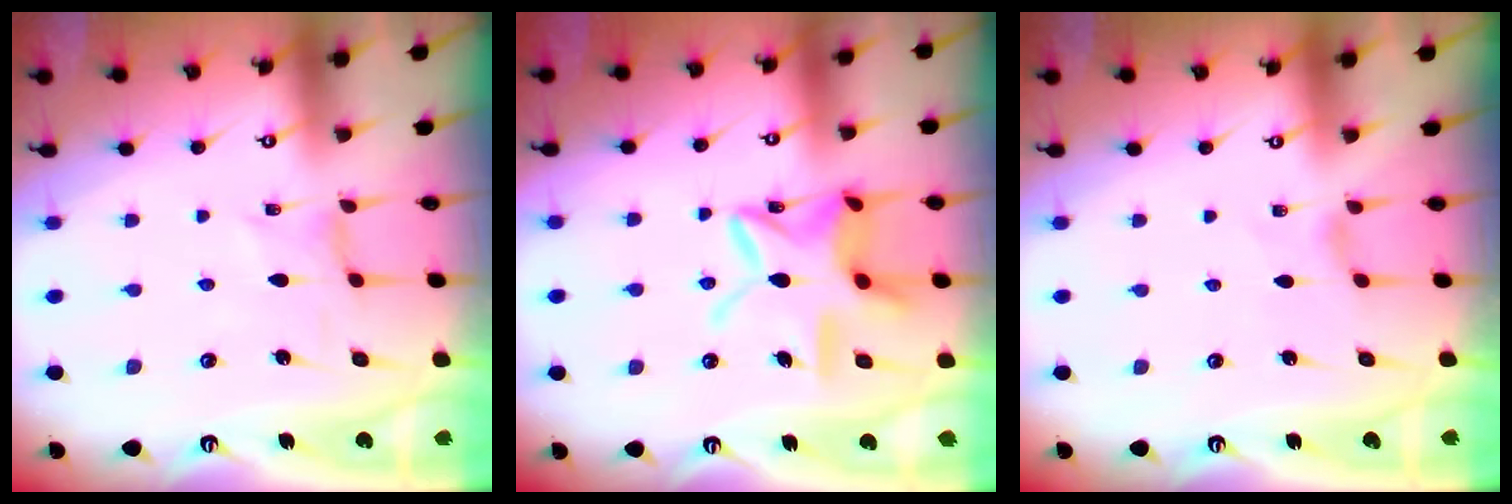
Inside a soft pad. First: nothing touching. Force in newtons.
{"total": 15.1, "press": 15.1, "slide": 1.3}
{"total": 0.6, "press": 0.6, "slide": 0.2}